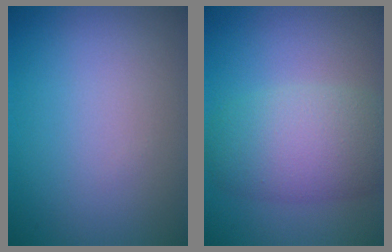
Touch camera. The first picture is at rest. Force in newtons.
{"total": 6.4, "press": 6.4, "slide": 0.2}